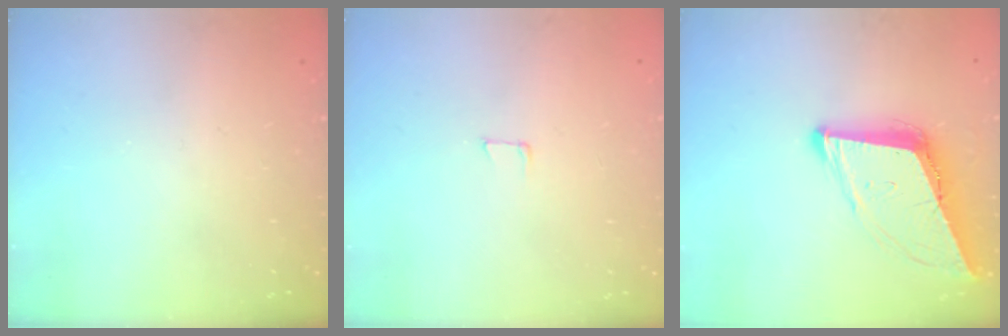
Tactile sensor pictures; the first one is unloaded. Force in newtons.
{"total": 4.3, "press": 4.3, "slide": 0.4}
{"total": 10.9, "press": 10.3, "slide": 3.6}